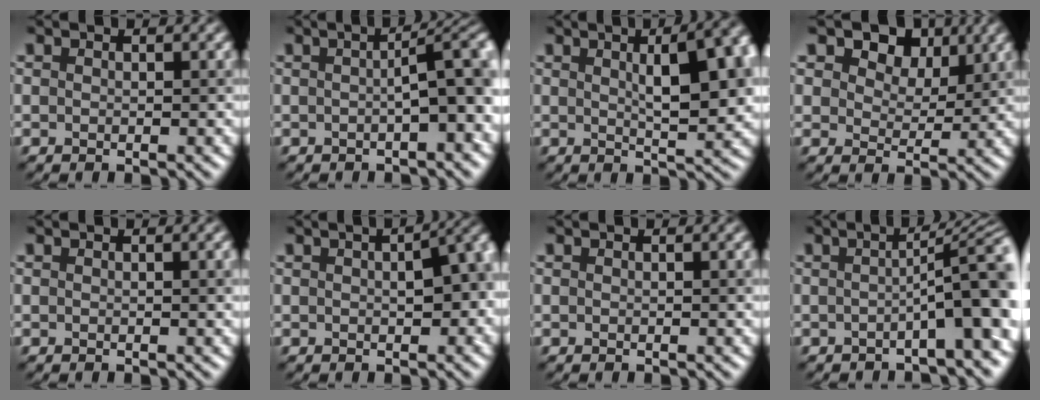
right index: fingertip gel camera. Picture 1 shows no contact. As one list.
[{"total": 5.3, "force": [0.0, 1.2, 5.2], "torque": [-0.053, 0.021, 0.008]}, {"total": 9.7, "force": [2.4, 3.2, 8.8], "torque": [-0.071, 0.031, 0.028]}, {"total": 5.5, "force": [3.4, 3.3, 2.7], "torque": [-0.044, -0.002, 0.051]}, {"total": 1.7, "force": [0.2, 0.5, 1.6], "torque": [-0.009, 0.008, 0.004]}, {"total": 5.5, "force": [0.6, 2.5, 4.9], "torque": [-0.027, 0.022, 0.012]}, {"total": 1.0, "force": [0.1, 0.3, 1.0], "torque": [-0.006, 0.006, 0.002]}, {"total": 7.3, "force": [-1.2, 1.3, 7.1], "torque": [-0.078, 0.023, -0.024]}]